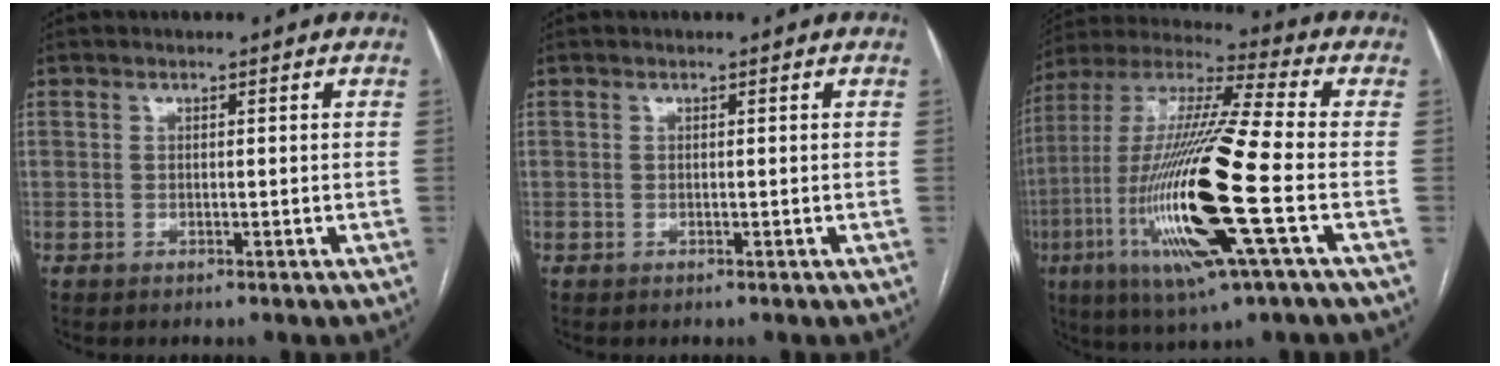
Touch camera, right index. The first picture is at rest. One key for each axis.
{"total": 0.0}
{"total": 22.9, "fx": -6.2, "fy": 1.4, "fz": 22.0, "tx": -0.471, "ty": -0.028, "tz": -0.119}